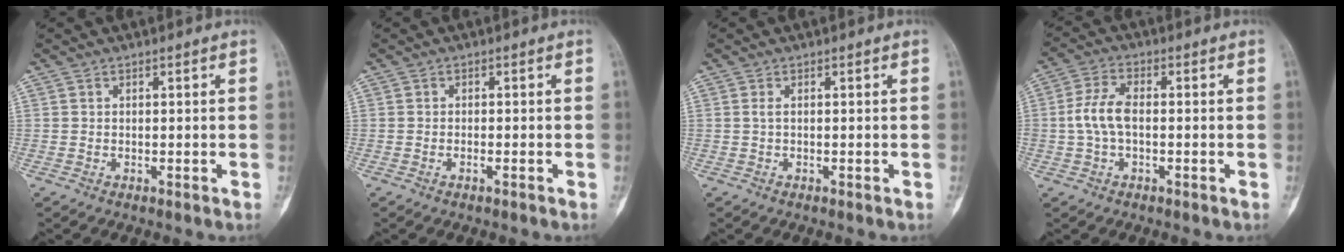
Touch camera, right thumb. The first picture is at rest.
{"total": 0.8, "force": [-0.5, 0.2, 0.6], "torque": [-0.018, 0.007, -0.007]}
{"total": 0.6, "force": [0.1, 0.1, 0.6], "torque": [-0.015, 0.000, 0.001]}
{"total": 6.5, "force": [-0.5, 3.4, 5.6], "torque": [-0.126, 0.021, -0.014]}